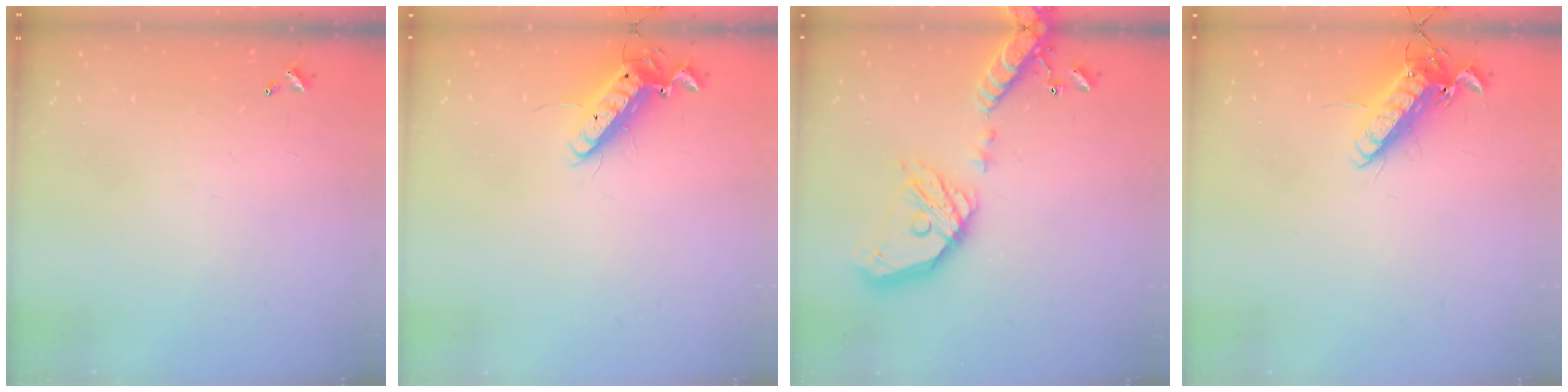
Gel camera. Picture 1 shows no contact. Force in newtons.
{"total": 11.9, "press": 11.7, "slide": 2.2}
{"total": 21.8, "press": 21.5, "slide": 3.7}
{"total": 12.8, "press": 12.7, "slide": 1.9}